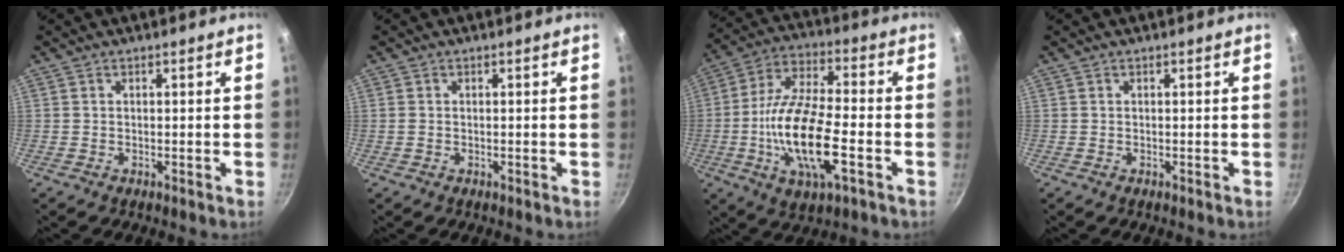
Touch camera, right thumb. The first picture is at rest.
{"total": 0.8, "force": [-0.1, 0.7, 0.4], "torque": [-0.006, 0.001, -0.003]}
{"total": 17.7, "force": [-4.5, 6.3, 15.9], "torque": [-0.303, 0.020, -0.093]}
{"total": 0.0}